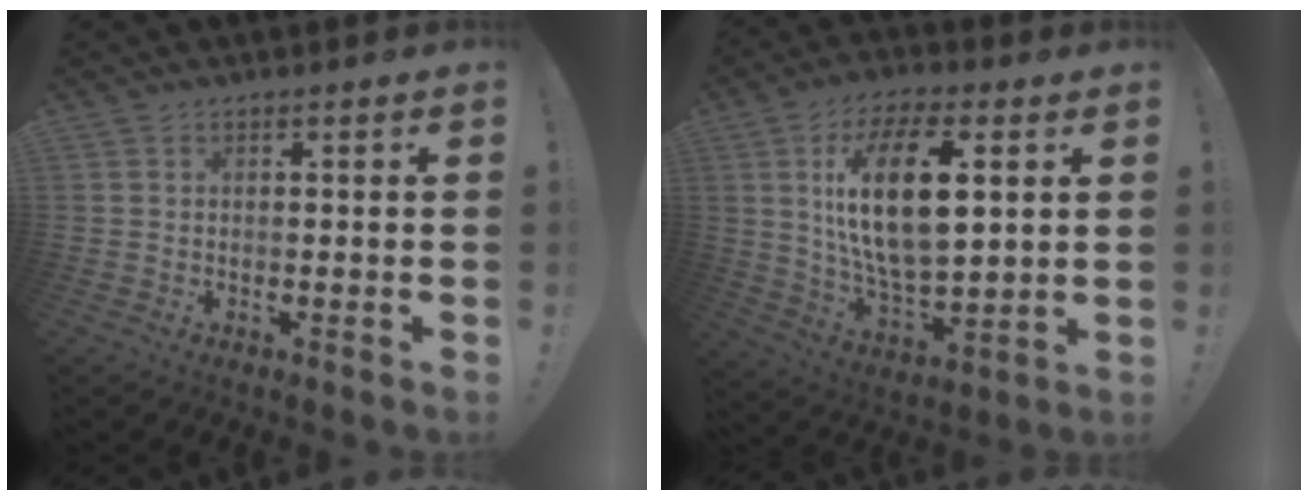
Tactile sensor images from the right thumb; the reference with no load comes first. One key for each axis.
{"total": 20.1, "fx": 5.3, "fy": 9.2, "fz": 17.0, "tx": -0.321, "ty": -0.008, "tz": 0.077}